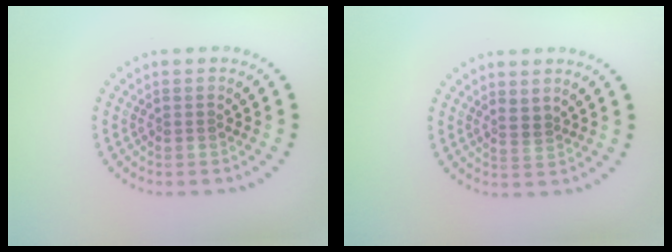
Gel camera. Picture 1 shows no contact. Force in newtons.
{"total": 0.7, "press": 0.5, "slide": 0.6}